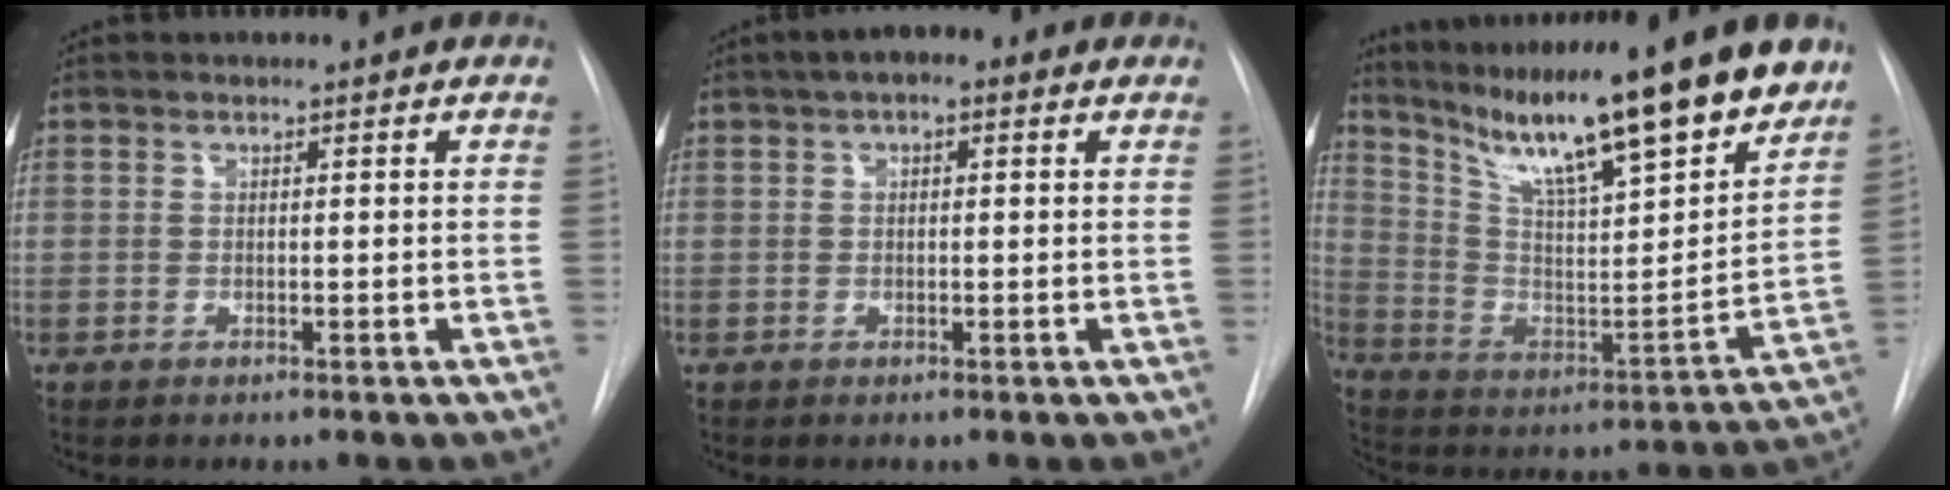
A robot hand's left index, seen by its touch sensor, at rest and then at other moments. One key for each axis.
{"total": 4.6, "fx": 2.4, "fy": 1.9, "fz": 3.5, "tx": -0.057, "ty": 0.028, "tz": 0.029}
{"total": 24.0, "fx": 18.7, "fy": 2.1, "fz": 15.0, "tx": -0.250, "ty": -0.023, "tz": 0.298}